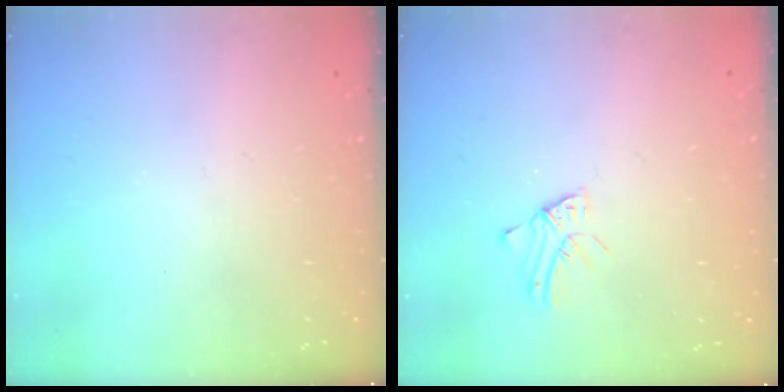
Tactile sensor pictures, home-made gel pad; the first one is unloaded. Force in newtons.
{"total": 1.6, "press": 1.6, "slide": 0.1}